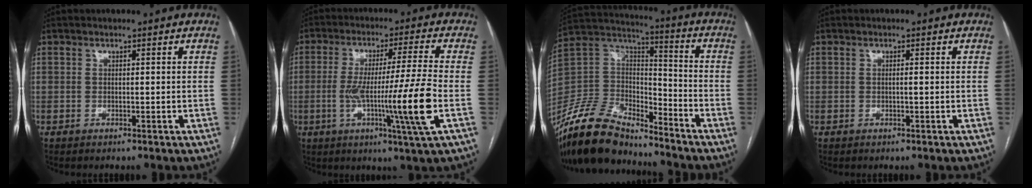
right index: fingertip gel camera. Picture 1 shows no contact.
{"total": 14.0, "force": [-3.1, -2.1, 13.5], "torque": [-0.244, -0.017, -0.056]}
{"total": 17.4, "force": [-14.8, 6.0, 6.8], "torque": [-0.138, 0.029, -0.279]}
{"total": 0.6, "force": [-0.1, 0.0, 0.6], "torque": [-0.009, 0.001, -0.001]}